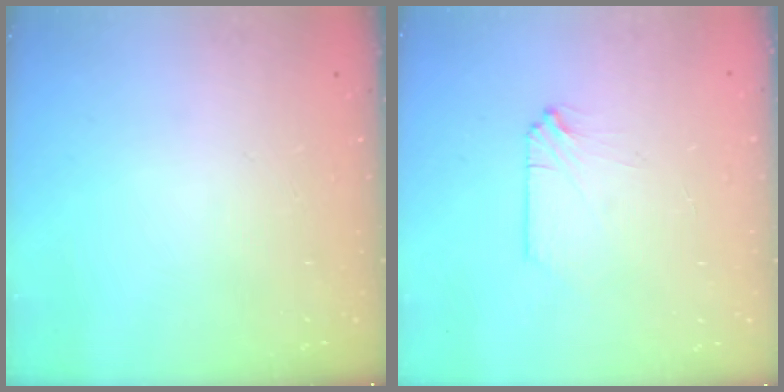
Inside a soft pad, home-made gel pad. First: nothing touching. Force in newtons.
{"total": 0.0}